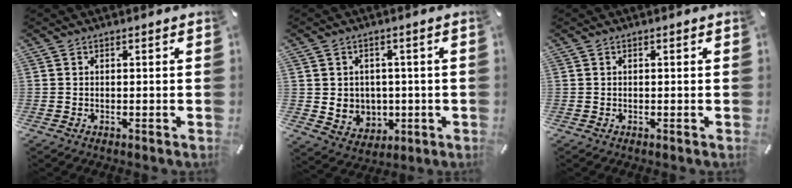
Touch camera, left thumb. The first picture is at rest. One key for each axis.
{"total": 6.2, "fx": 1.3, "fy": 6.0, "fz": 0.8, "tx": -0.026, "ty": -0.013, "tz": 0.028}
{"total": 0.0}